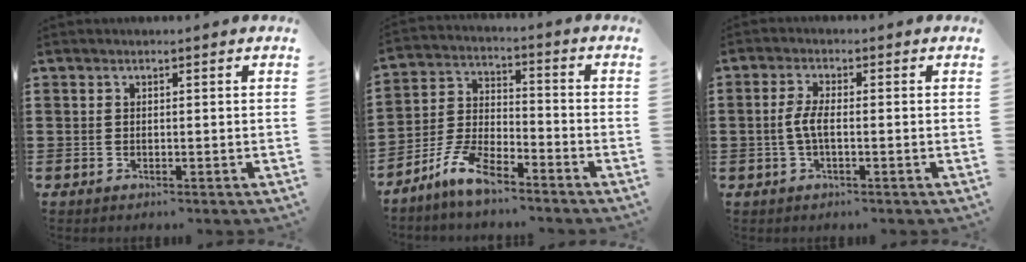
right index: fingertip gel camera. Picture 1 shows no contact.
{"total": 7.2, "force": [-5.7, 2.3, 3.9], "torque": [-0.108, 0.000, -0.115]}
{"total": 3.5, "force": [-0.6, 0.9, 3.3], "torque": [-0.082, -0.005, -0.019]}